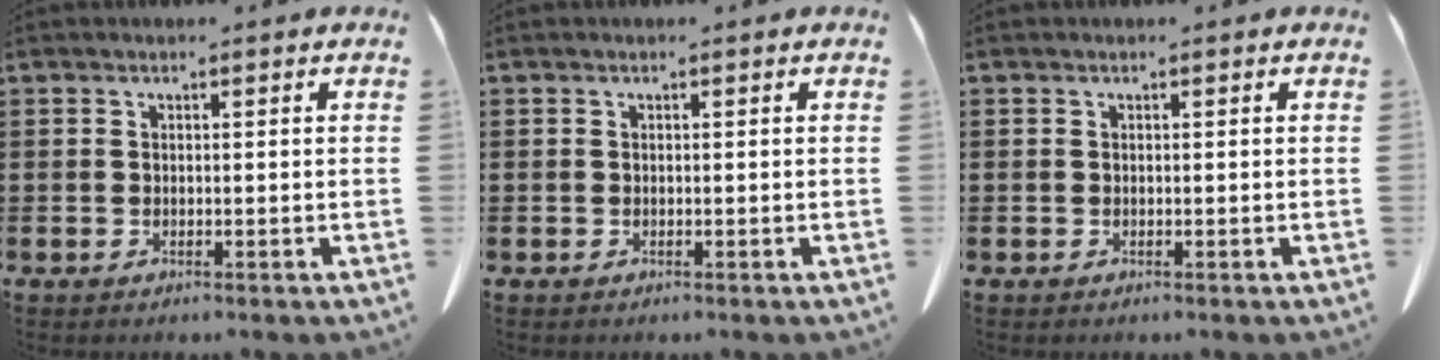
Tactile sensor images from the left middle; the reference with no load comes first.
{"total": 0.0}
{"total": 0.0}